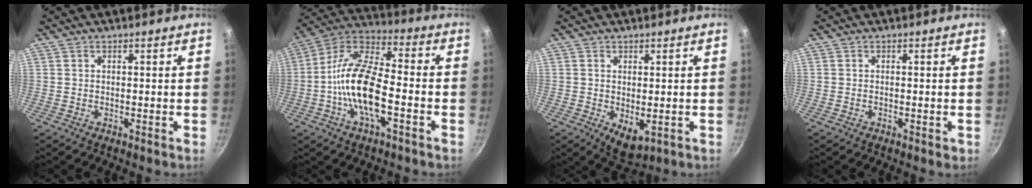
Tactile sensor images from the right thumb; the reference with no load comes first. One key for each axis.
{"total": 16.0, "fx": -4.0, "fy": 6.7, "fz": 13.9, "tx": -0.257, "ty": 0.040, "tz": -0.096}
{"total": 5.0, "fx": -0.5, "fy": 2.9, "fz": 4.1, "tx": -0.054, "ty": -0.013, "tz": 0.002}
{"total": 0.8, "fx": -0.3, "fy": 0.4, "fz": 0.6, "tx": -0.007, "ty": 0.002, "tz": -0.005}